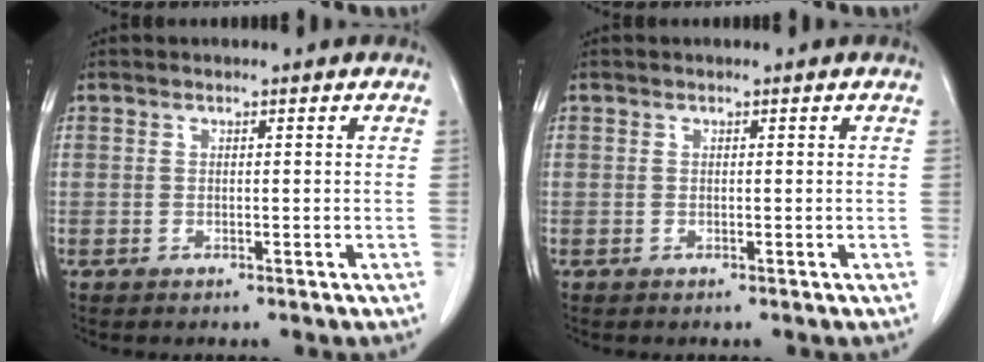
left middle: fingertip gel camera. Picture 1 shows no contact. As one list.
[{"total": 0.0}]